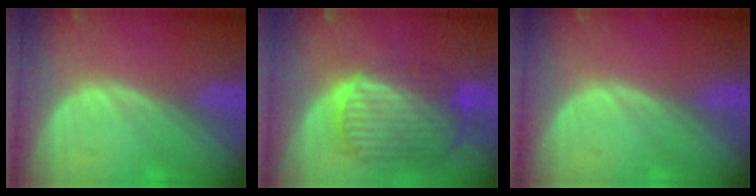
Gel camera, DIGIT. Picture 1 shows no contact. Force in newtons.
{"total": 10.3, "press": 8.7, "slide": 5.5}
{"total": 0.0}